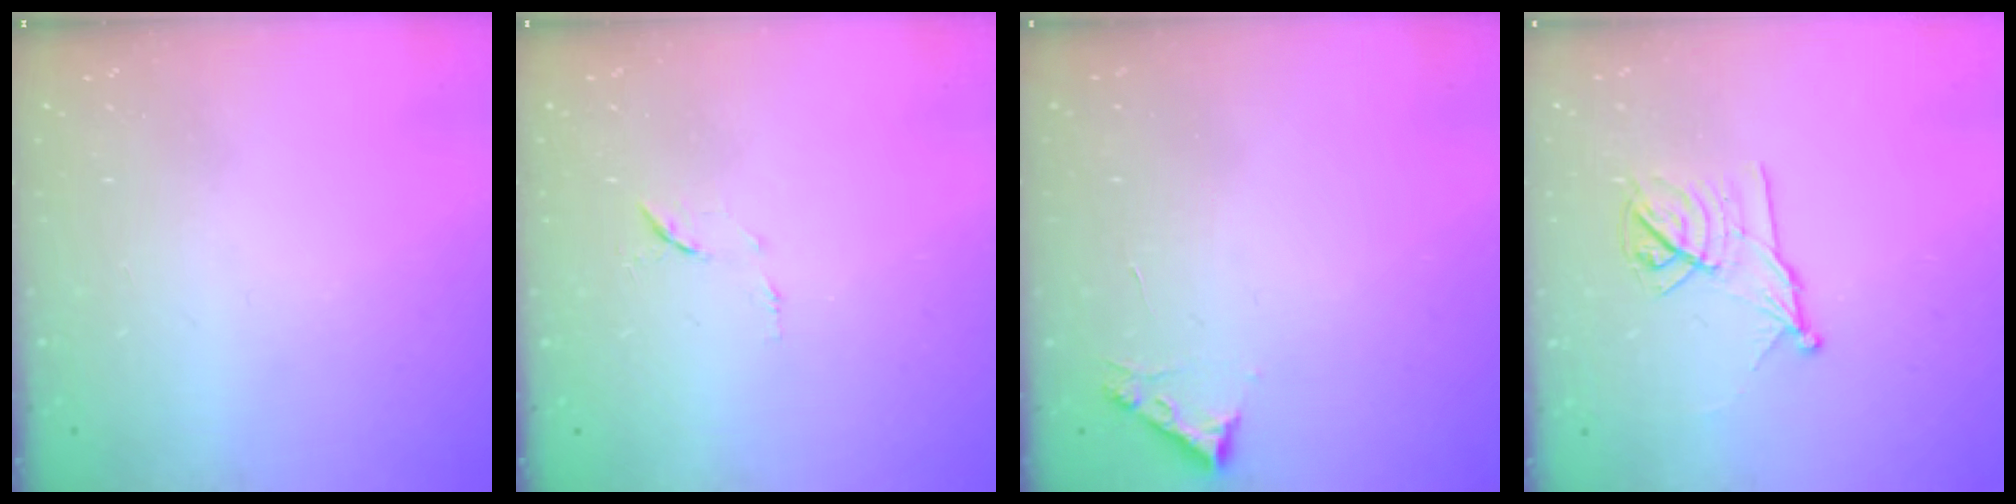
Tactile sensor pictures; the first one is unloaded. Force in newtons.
{"total": 6.4, "press": 6.4, "slide": 0.6}
{"total": 2.7, "press": 2.7, "slide": 0.3}
{"total": 11.3, "press": 11.3, "slide": 0.5}